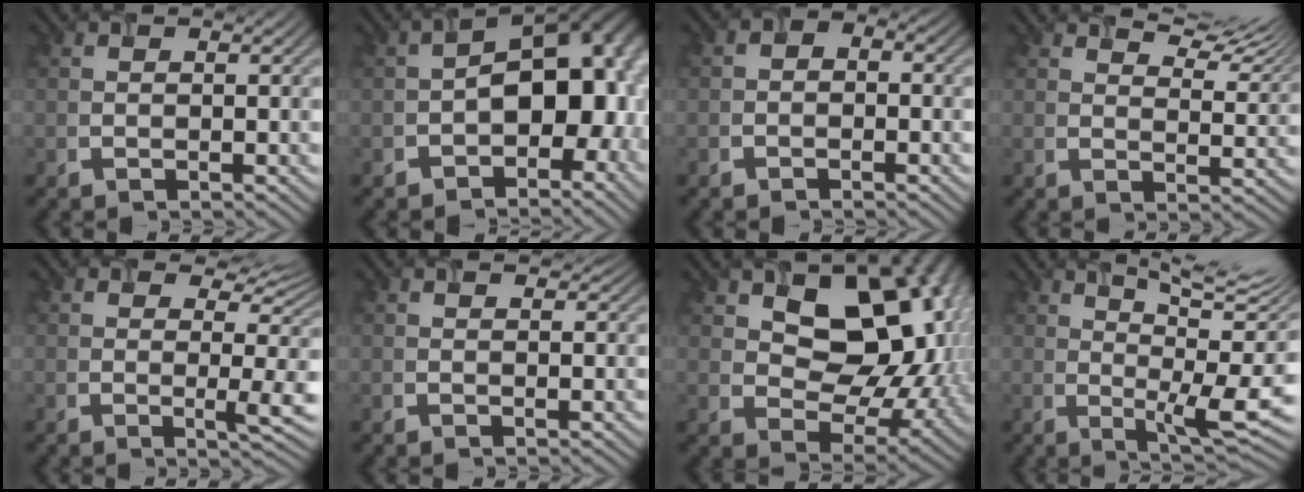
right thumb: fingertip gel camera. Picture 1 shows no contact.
{"total": 11.9, "force": [-1.9, 7.3, 9.3], "torque": [-0.110, 0.004, -0.037]}
{"total": 2.2, "force": [-0.8, 1.6, 1.2], "torque": [-0.021, 0.003, -0.022]}
{"total": 7.2, "force": [6.0, 1.9, 3.7], "torque": [-0.071, 0.006, 0.093]}
{"total": 5.1, "force": [1.8, 1.5, 4.5], "torque": [-0.065, -0.006, 0.026]}
{"total": 1.1, "force": [0.8, 0.5, 0.6], "torque": [-0.013, -0.002, 0.014]}
{"total": 15.3, "force": [4.4, 9.7, 11.0], "torque": [-0.163, -0.007, 0.078]}
{"total": 12.4, "force": [4.2, 2.9, 11.3], "torque": [-0.157, 0.009, 0.072]}